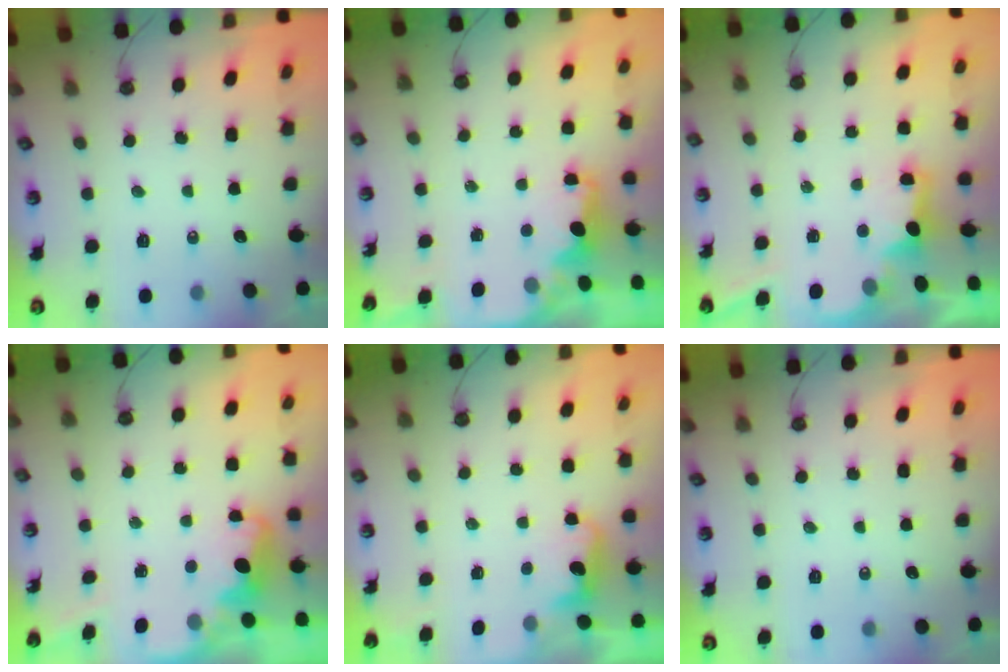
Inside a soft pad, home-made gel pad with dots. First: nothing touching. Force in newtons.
{"total": 2.5, "press": 2.3, "slide": 0.8}
{"total": 2.5, "press": 2.4, "slide": 0.7}
{"total": 2.8, "press": 2.7, "slide": 0.8}
{"total": 1.4, "press": 1.2, "slide": 0.8}
{"total": 0.0}